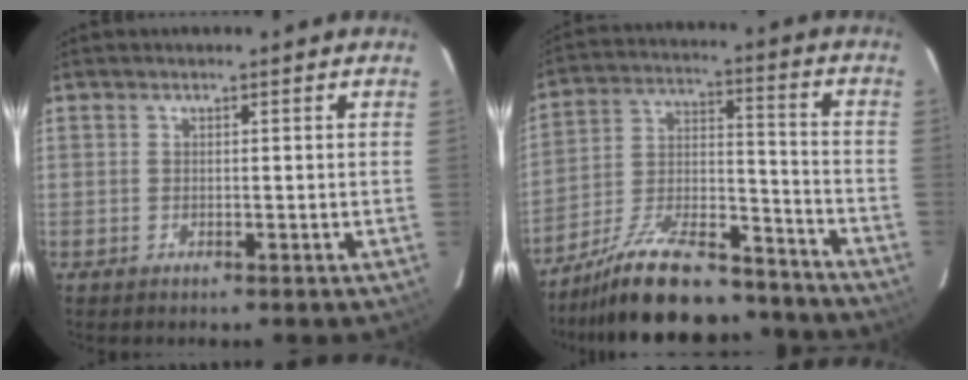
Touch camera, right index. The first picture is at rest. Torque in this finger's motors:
{"motor_torque": [1.07, -1.07, 0.39, 0.14]}